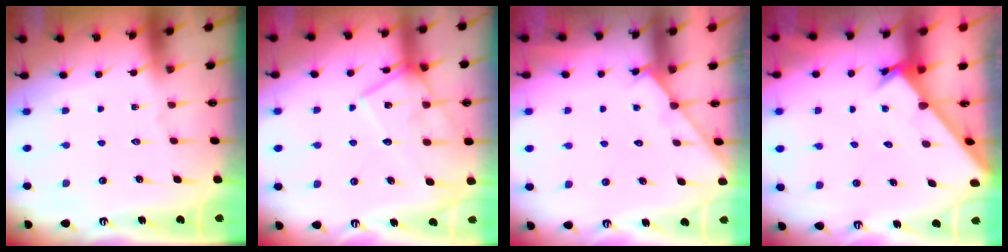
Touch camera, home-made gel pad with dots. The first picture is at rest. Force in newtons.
{"total": 13.1, "press": 13.0, "slide": 0.9}
{"total": 3.2, "press": 3.1, "slide": 0.3}
{"total": 2.4, "press": 2.4, "slide": 0.1}